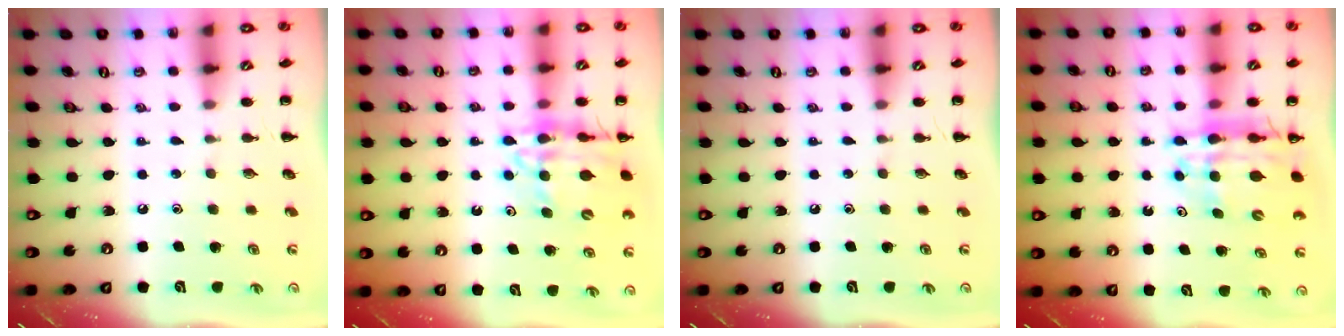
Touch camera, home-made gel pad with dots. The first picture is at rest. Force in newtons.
{"total": 13.9, "press": 13.5, "slide": 3.3}
{"total": 0.0}
{"total": 13.0, "press": 12.5, "slide": 3.8}